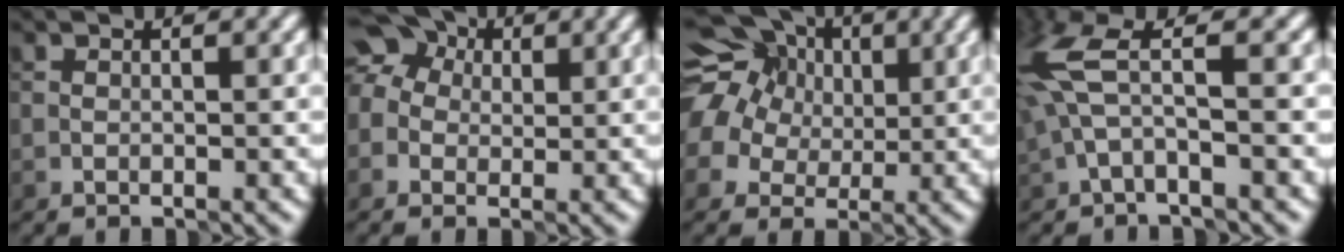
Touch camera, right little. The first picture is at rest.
{"total": 8.0, "force": [2.4, 6.5, 4.0], "torque": [-0.064, 0.037, 0.004]}
{"total": 16.2, "force": [7.2, 12.4, 7.5], "torque": [-0.170, 0.061, 0.112]}
{"total": 4.5, "force": [1.0, 1.3, 4.2], "torque": [-0.113, 0.014, 0.017]}